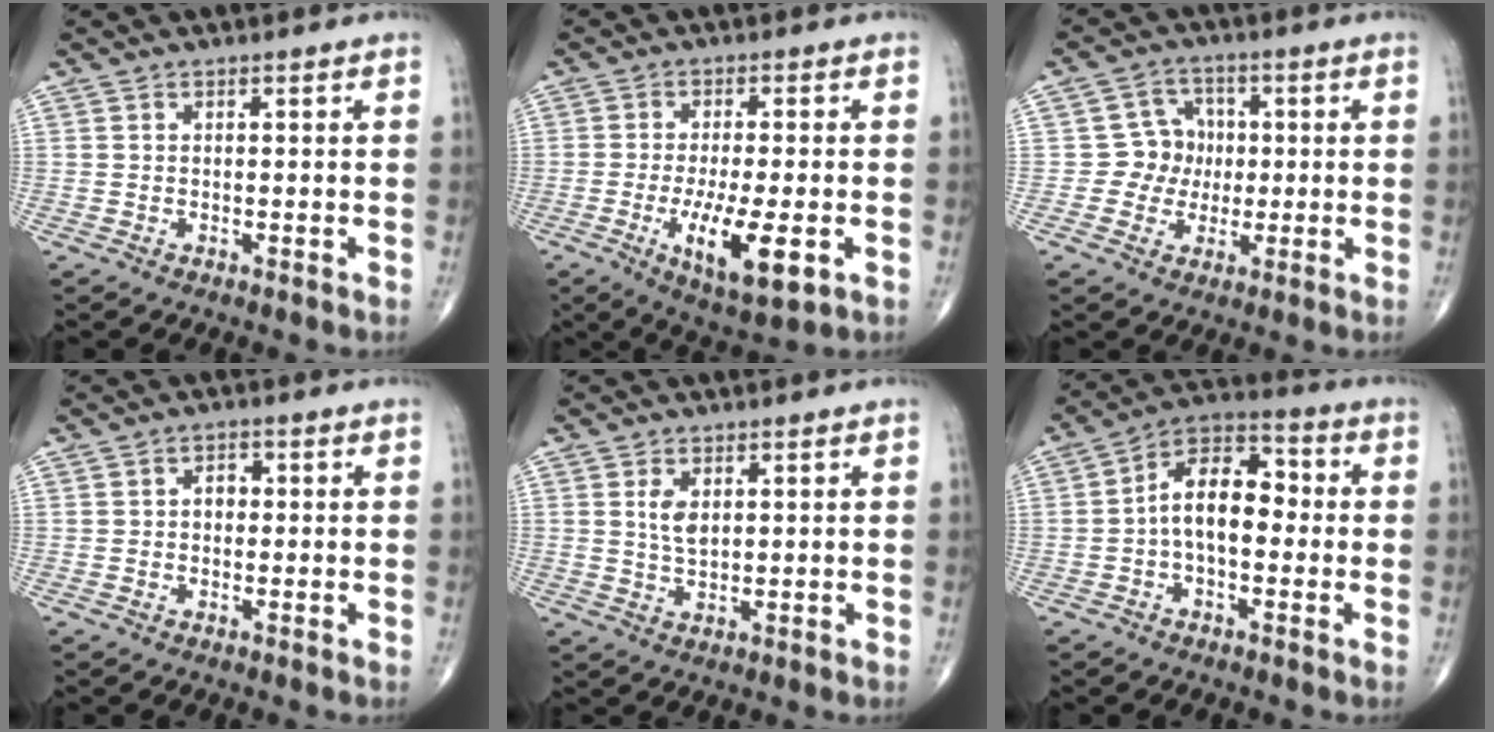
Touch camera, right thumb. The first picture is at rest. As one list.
[{"total": 11.4, "force": [-3.4, 3.5, 10.3], "torque": [-0.173, -0.015, -0.050]}, {"total": 6.5, "force": [-0.2, 6.2, 2.0], "torque": [0.009, 0.016, -0.011]}, {"total": 2.3, "force": [0.0, 1.8, 1.5], "torque": [-0.011, 0.009, -0.005]}, {"total": 3.8, "force": [1.0, 2.1, 3.0], "torque": [-0.053, -0.007, 0.023]}, {"total": 11.6, "force": [-0.4, 6.6, 9.5], "torque": [-0.137, 0.036, -0.019]}]